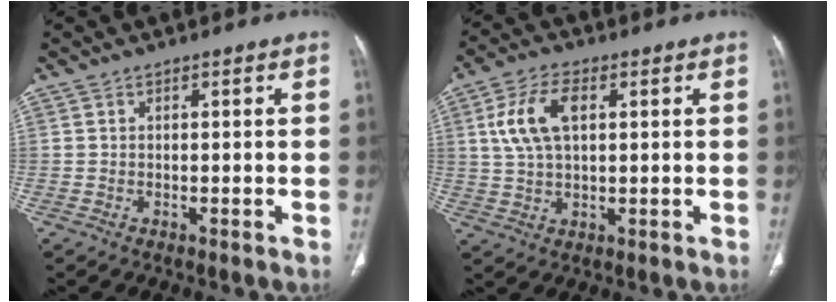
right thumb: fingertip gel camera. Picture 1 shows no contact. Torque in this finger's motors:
{"motor_torque": [-0.55, 0.81, 0.55, 0.04, 0.10]}